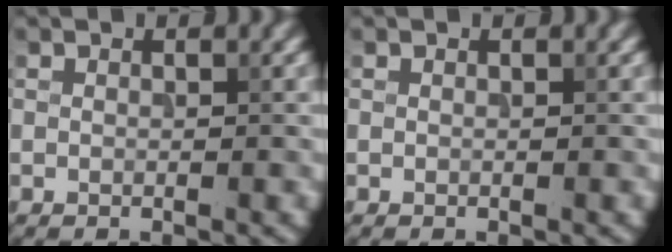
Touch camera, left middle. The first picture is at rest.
{"total": 0.0}